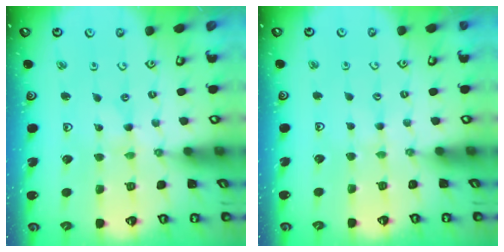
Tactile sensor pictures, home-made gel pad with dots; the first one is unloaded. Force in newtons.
{"total": 1.7, "press": 1.7, "slide": 0.3}